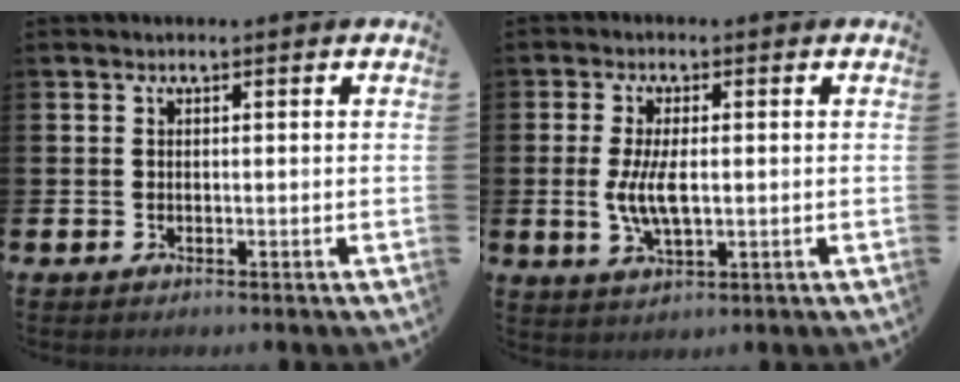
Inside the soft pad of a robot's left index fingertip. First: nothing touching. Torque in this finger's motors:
{"motor_torque": [1.35, -0.02, 0.26, 0.21]}